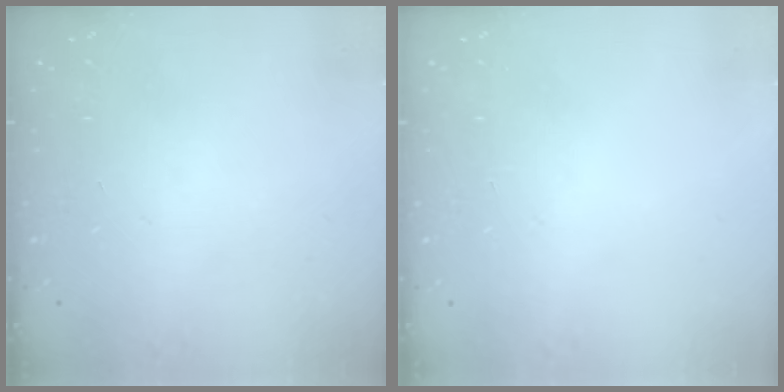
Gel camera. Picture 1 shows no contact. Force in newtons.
{"total": 0.0}